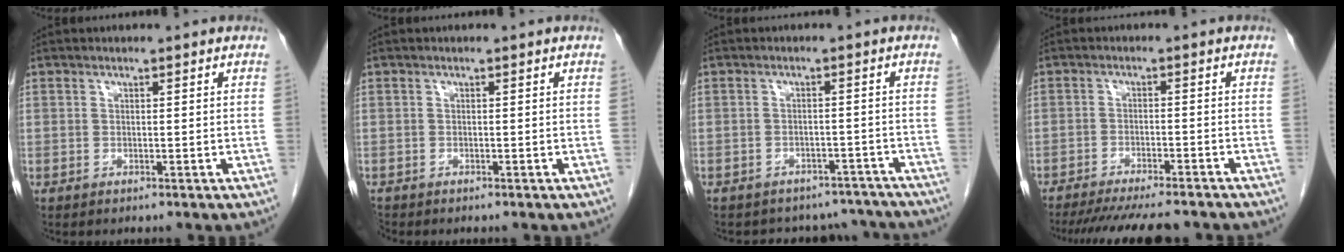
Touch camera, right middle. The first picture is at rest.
{"total": 0.6, "force": [-0.6, 0.1, 0.0], "torque": [-0.005, -0.003, -0.015]}
{"total": 10.9, "force": [-9.9, 4.5, 1.3], "torque": [-0.013, 0.024, -0.104]}
{"total": 13.6, "force": [-12.0, 1.6, 6.0], "torque": [-0.093, -0.025, -0.166]}